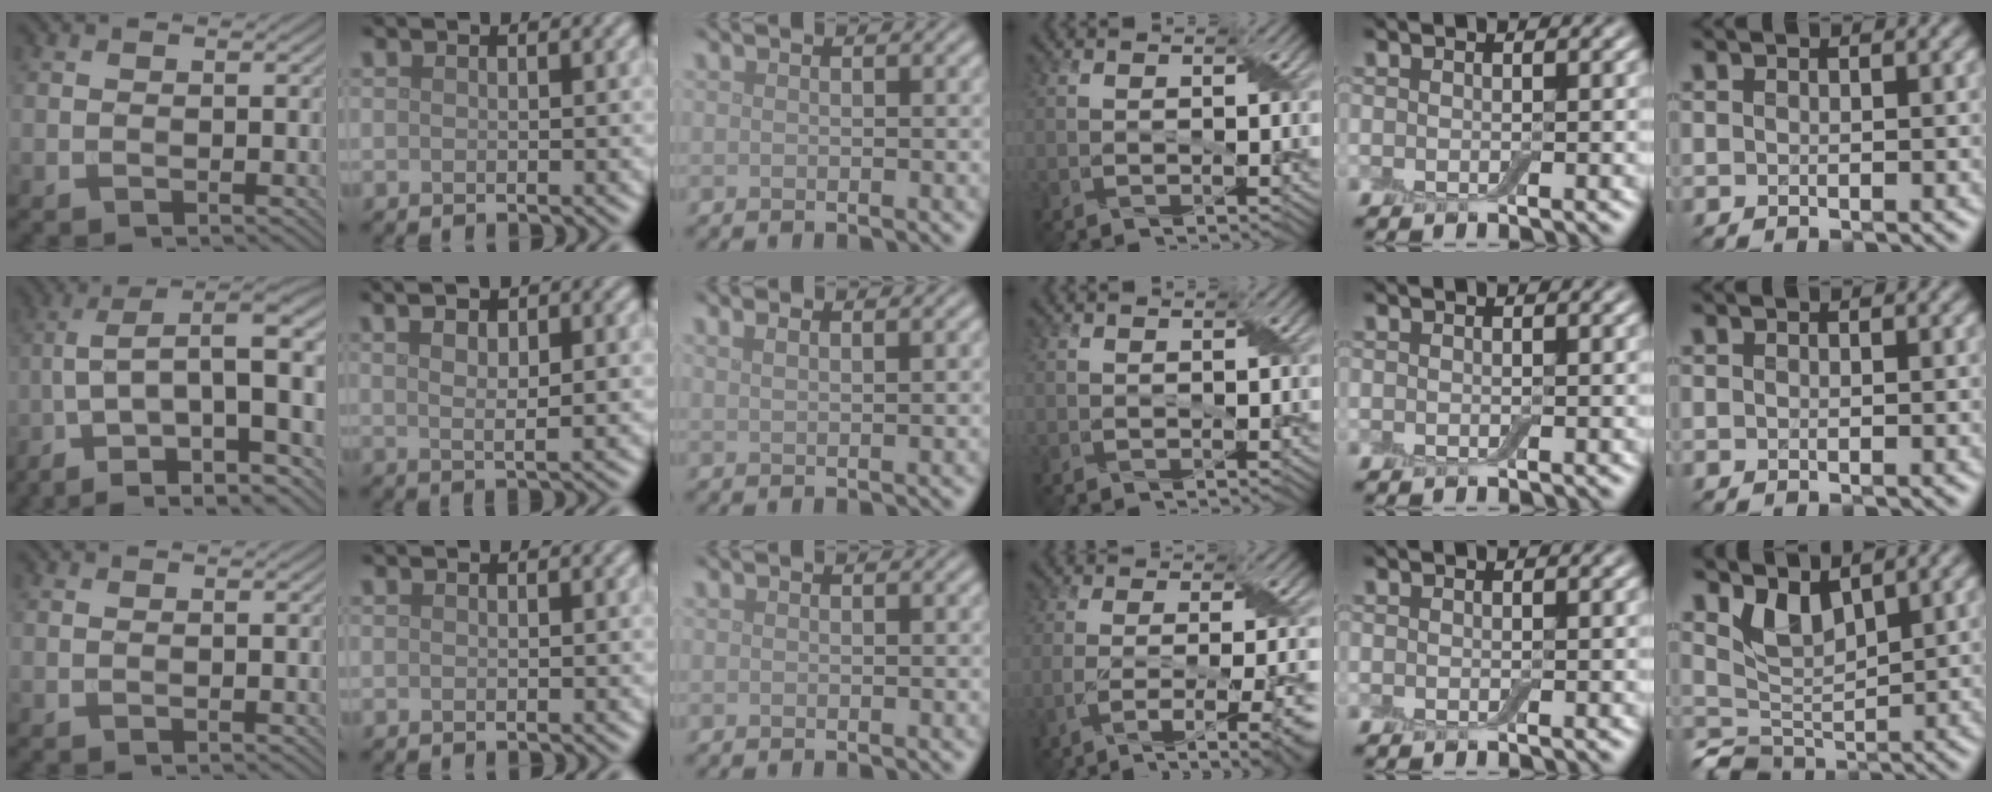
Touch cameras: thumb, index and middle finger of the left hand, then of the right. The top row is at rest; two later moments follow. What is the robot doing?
{"motion": "peel", "object": "bubble wrap"}